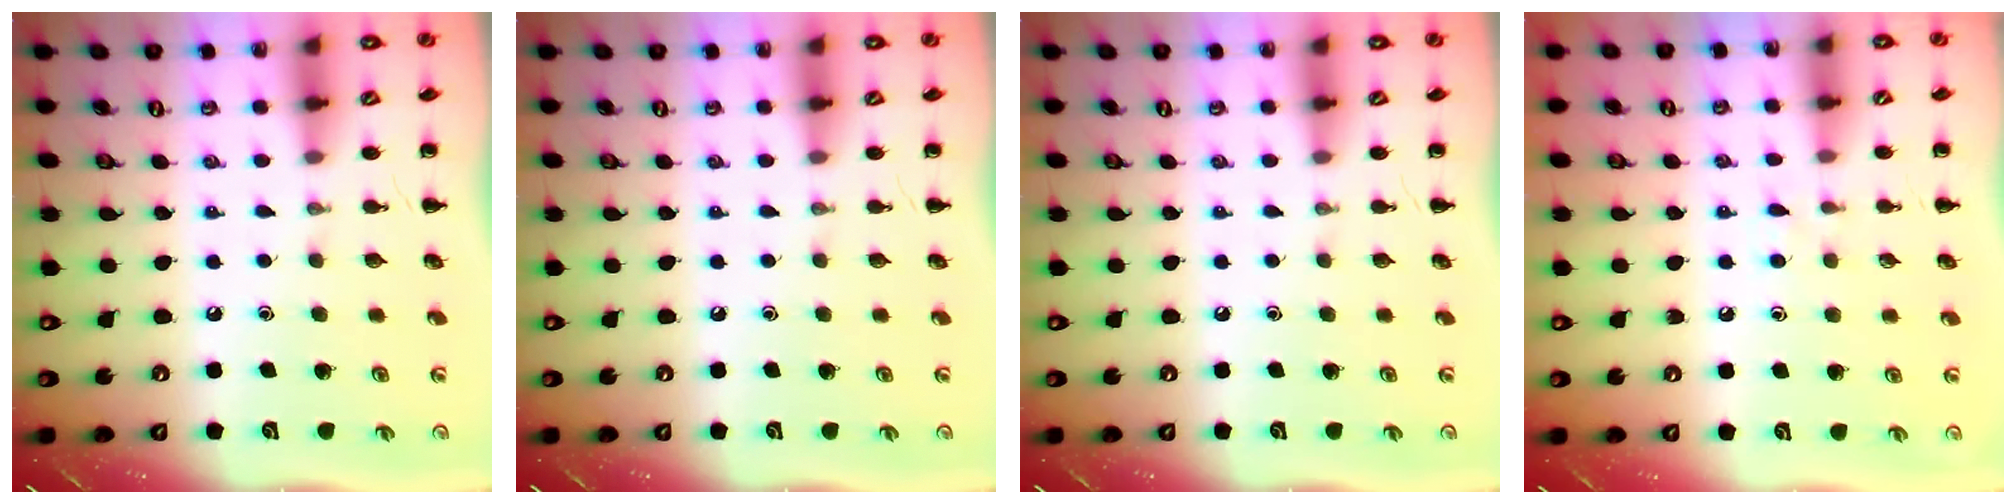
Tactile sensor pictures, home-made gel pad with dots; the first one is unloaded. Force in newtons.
{"total": 0.0}
{"total": 0.0}
{"total": 3.7, "press": 3.3, "slide": 1.6}